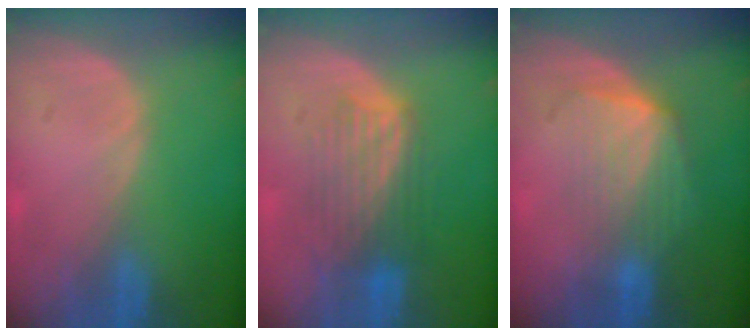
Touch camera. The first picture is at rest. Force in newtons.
{"total": 6.3, "press": 6.3, "slide": 0.5}
{"total": 7.1, "press": 6.5, "slide": 2.9}